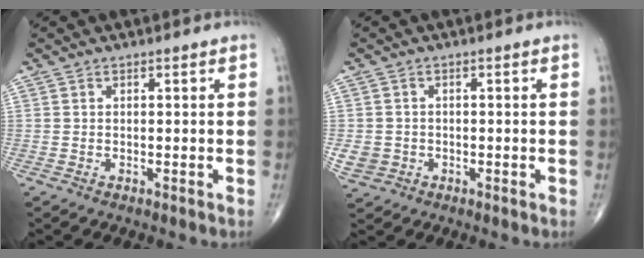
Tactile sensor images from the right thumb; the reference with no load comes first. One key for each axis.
{"total": 3.5, "fx": -0.9, "fy": 3.2, "fz": 1.2, "tx": -0.020, "ty": 0.003, "tz": -0.010}